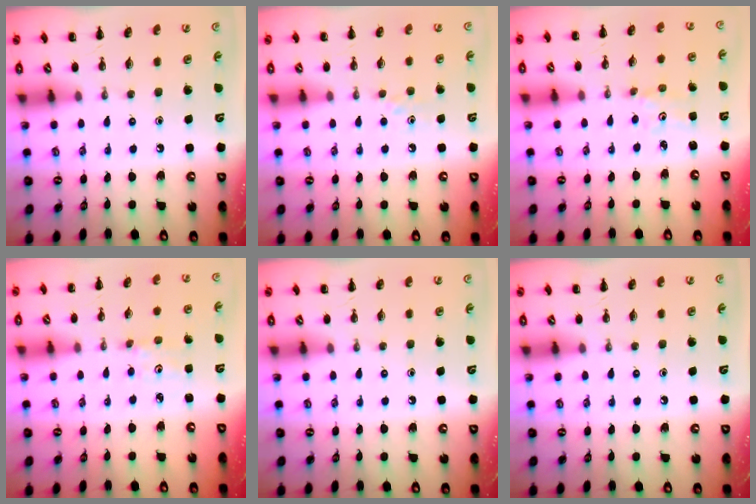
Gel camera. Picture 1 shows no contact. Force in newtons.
{"total": 3.4, "press": 3.2, "slide": 1.3}
{"total": 1.5, "press": 1.4, "slide": 0.5}
{"total": 1.2, "press": 1.2, "slide": 0.3}
{"total": 0.0}
{"total": 0.0}